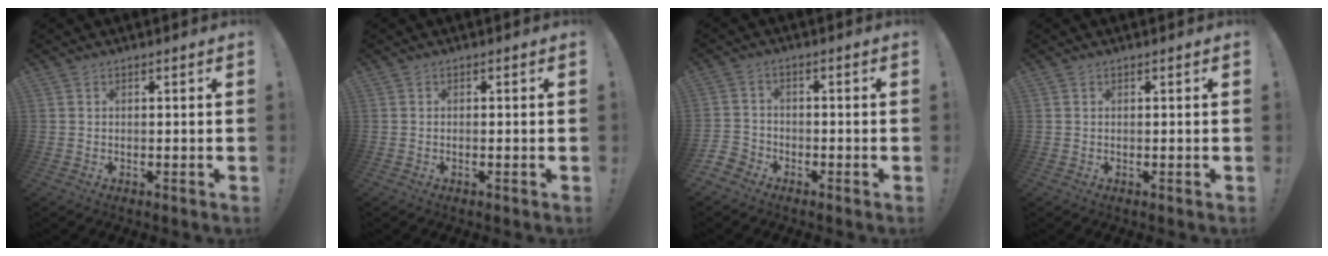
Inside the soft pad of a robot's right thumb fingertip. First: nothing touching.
{"total": 0.6, "force": [-0.3, 0.0, 0.5], "torque": [-0.011, 0.000, -0.005]}
{"total": 3.8, "force": [-2.7, 2.6, 0.7], "torque": [-0.019, 0.012, -0.055]}
{"total": 0.0}